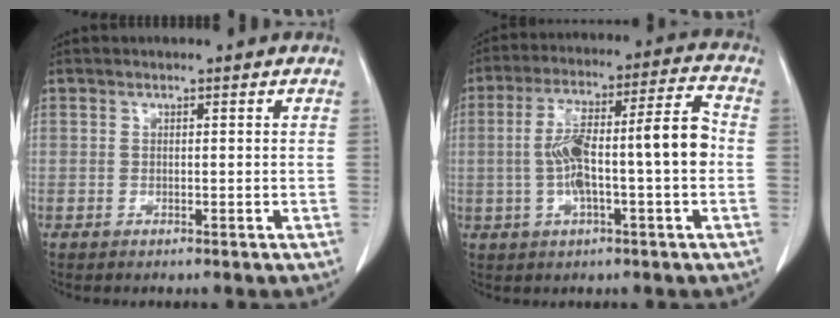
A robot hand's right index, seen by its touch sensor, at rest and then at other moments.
{"total": 13.1, "force": [-1.2, 1.6, 13.0], "torque": [-0.227, 0.033, -0.018]}